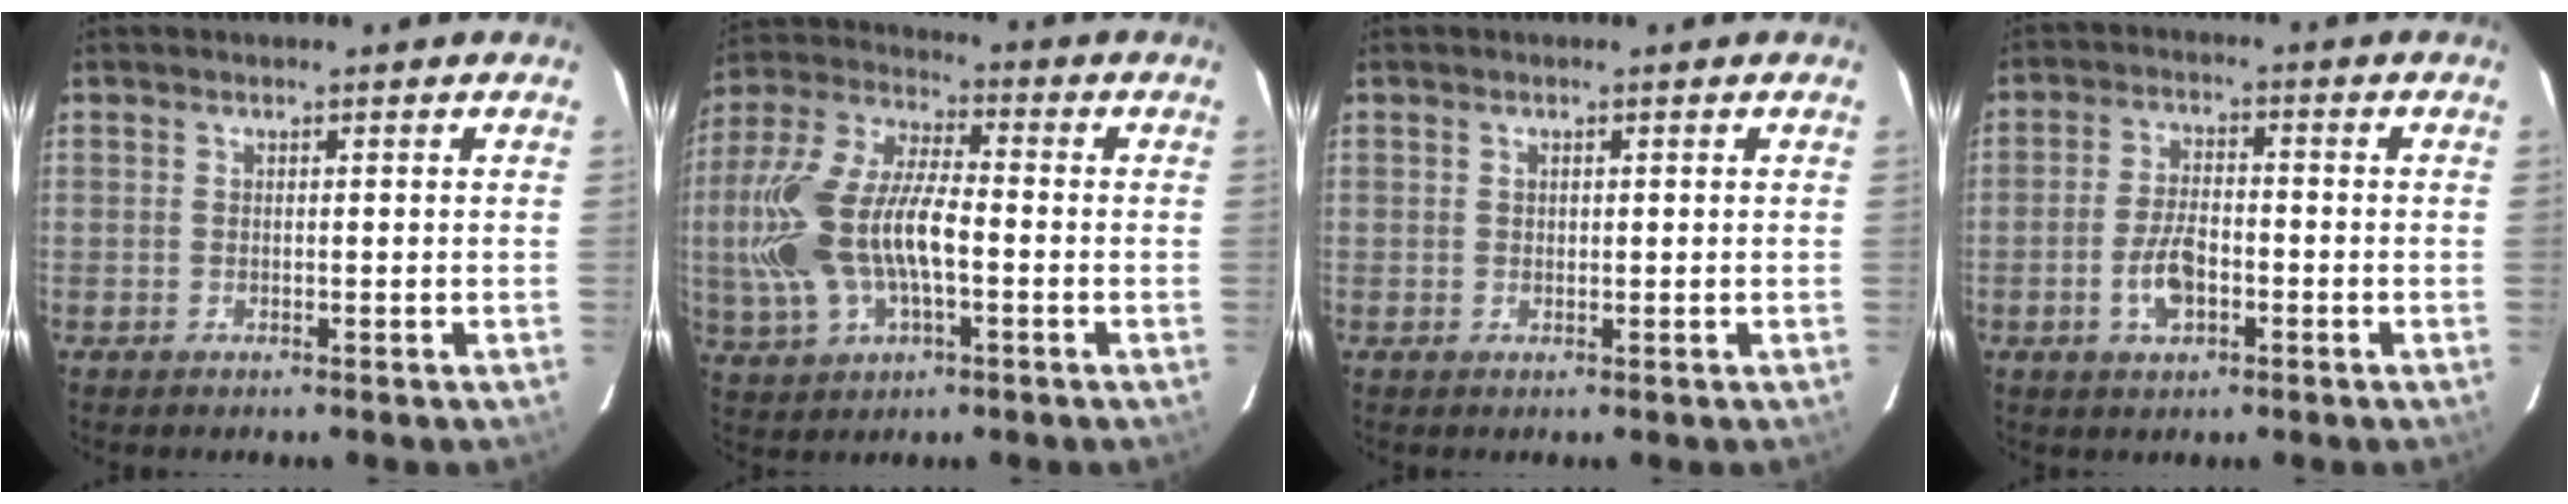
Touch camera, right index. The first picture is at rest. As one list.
[{"total": 17.6, "force": [-2.5, 8.5, 15.1], "torque": [-0.328, 0.005, -0.043]}, {"total": 0.7, "force": [0.3, 0.5, 0.3], "torque": [-0.005, 0.002, 0.006]}, {"total": 6.7, "force": [-2.5, 3.5, 5.2], "torque": [-0.107, 0.003, -0.041]}]